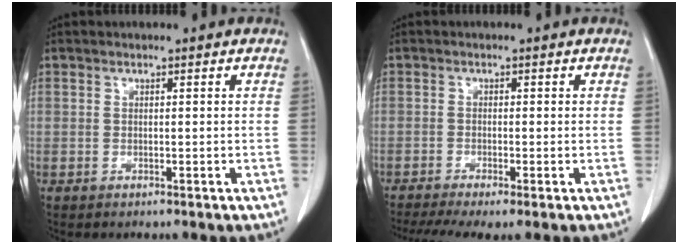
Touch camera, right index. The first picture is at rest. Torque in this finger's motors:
{"motor_torque": [1.09, -1.05, 0.31, 0.11]}